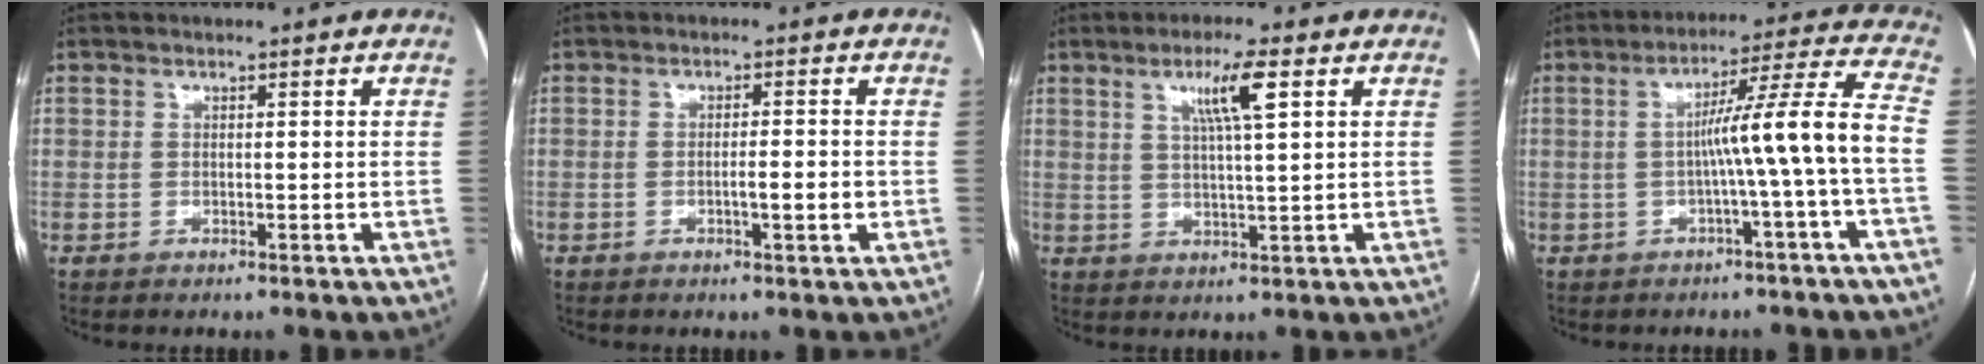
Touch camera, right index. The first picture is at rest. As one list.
[{"total": 3.0, "force": [-0.7, 0.3, 2.9], "torque": [-0.047, 0.001, -0.008]}, {"total": 6.1, "force": [2.7, 0.0, 5.5], "torque": [-0.098, 0.003, 0.047]}, {"total": 10.4, "force": [-1.9, -2.1, 10.0], "torque": [-0.147, 0.024, -0.026]}]